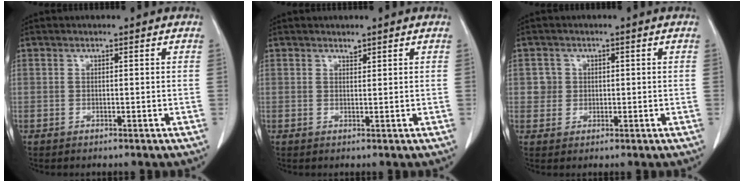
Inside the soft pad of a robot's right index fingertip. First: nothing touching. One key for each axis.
{"total": 0.7, "fx": 0.7, "fy": 0.2, "fz": 0.1, "tx": -0.005, "ty": -0.006, "tz": 0.010}
{"total": 2.4, "fx": 0.3, "fy": 2.4, "fz": 0.0, "tx": 0.010, "ty": 0.004, "tz": 0.003}